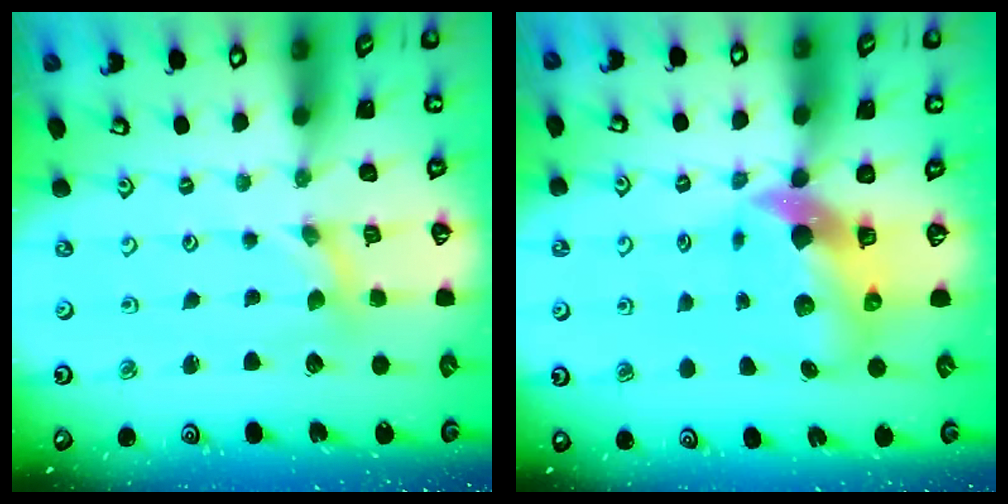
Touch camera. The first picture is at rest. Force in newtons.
{"total": 8.8, "press": 8.7, "slide": 1.2}